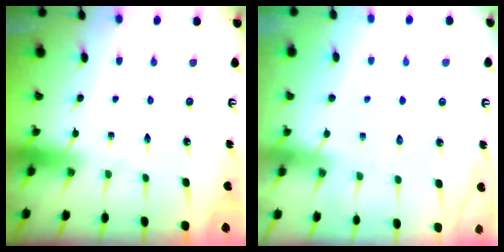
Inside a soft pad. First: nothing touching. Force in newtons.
{"total": 5.9, "press": 5.8, "slide": 0.7}